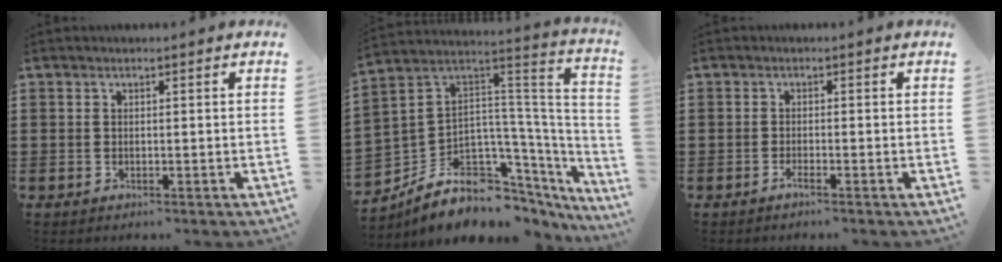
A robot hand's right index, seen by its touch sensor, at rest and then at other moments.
{"total": 9.7, "force": [-6.3, 5.9, 4.5], "torque": [-0.103, -0.009, -0.112]}
{"total": 1.1, "force": [-0.9, 0.0, 0.7], "torque": [-0.014, -0.006, -0.015]}